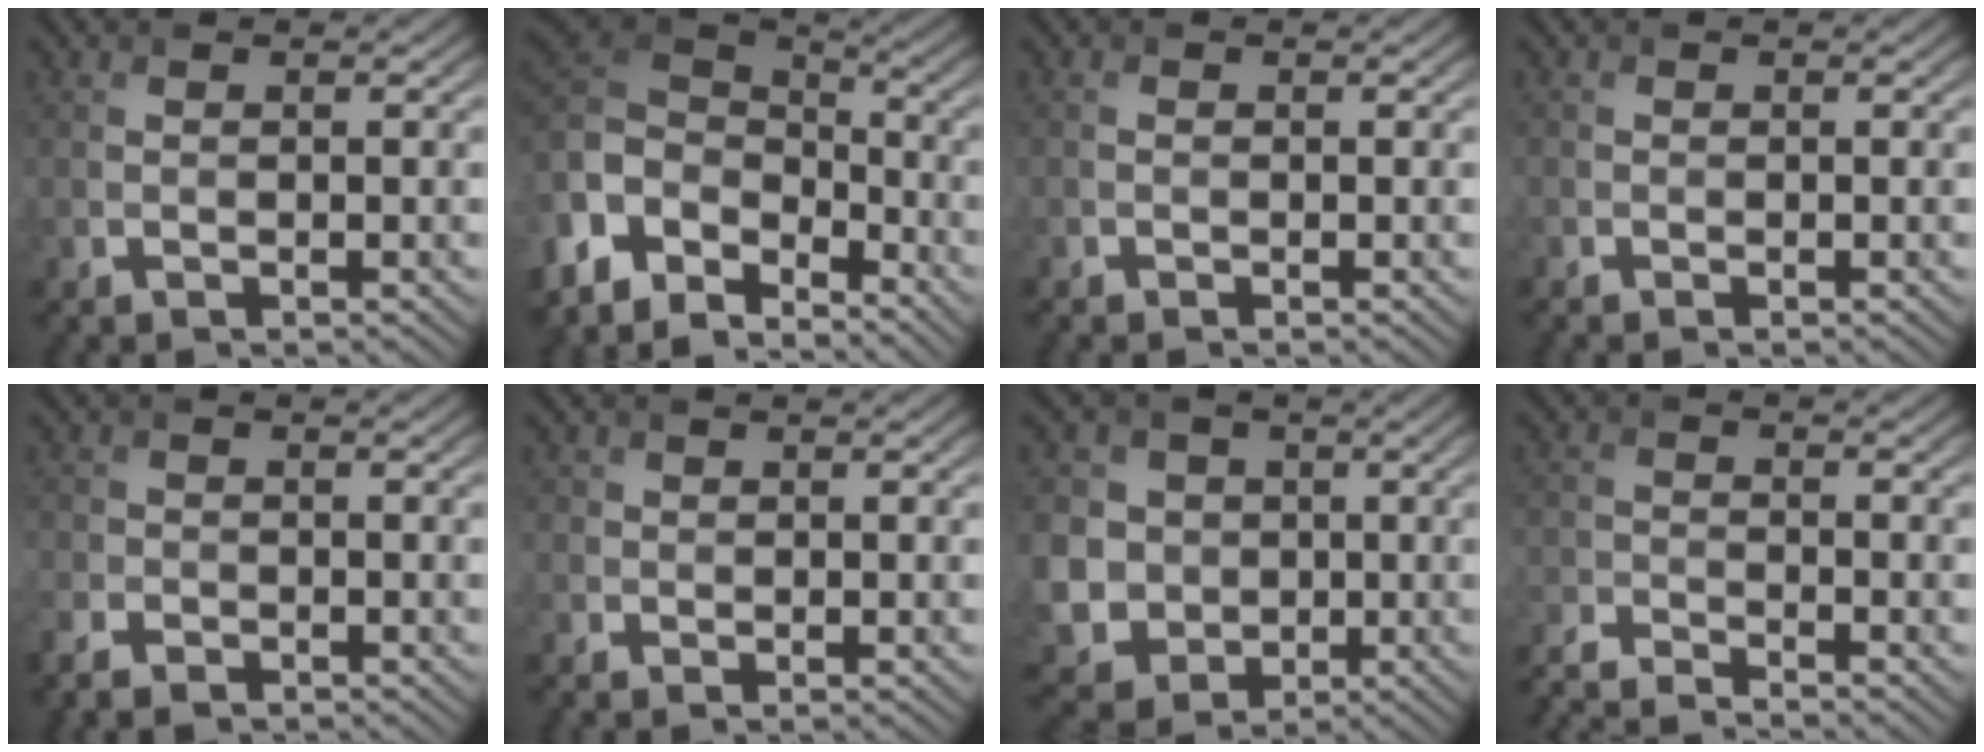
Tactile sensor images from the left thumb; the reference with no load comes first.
{"total": 10.3, "force": [-2.5, 7.4, 6.7], "torque": [-0.188, -0.005, -0.047]}
{"total": 0.6, "force": [-0.6, 0.1, 0.2], "torque": [-0.005, -0.002, -0.014]}
{"total": 1.1, "force": [-1.0, 0.2, 0.2], "torque": [-0.005, -0.006, -0.023]}
{"total": 2.9, "force": [-2.3, 1.3, 1.3], "torque": [-0.032, -0.005, -0.048]}
{"total": 1.5, "force": [-1.0, 1.0, 0.3], "torque": [-0.008, -0.002, -0.019]}
{"total": 11.6, "force": [-0.2, 10.9, 4.0], "torque": [-0.169, -0.017, -0.009]}
{"total": 5.5, "force": [-5.1, 0.5, 2.0], "torque": [-0.045, -0.010, -0.106]}